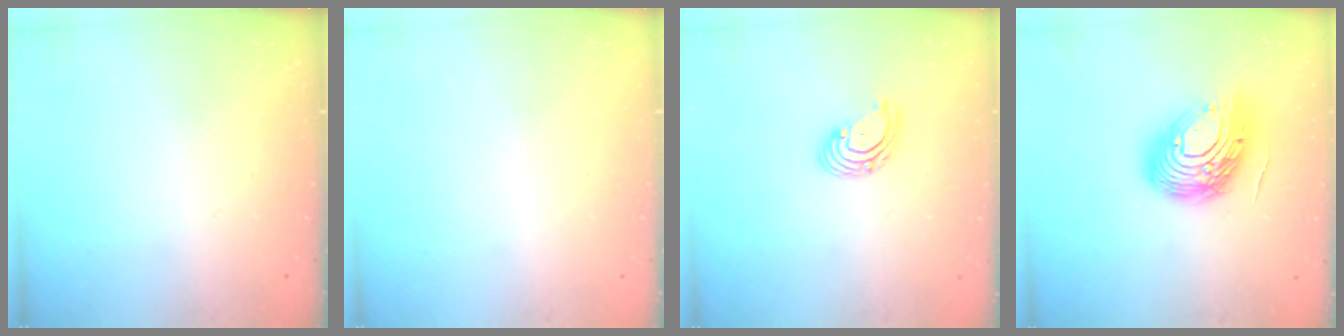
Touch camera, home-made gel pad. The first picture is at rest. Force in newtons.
{"total": 0.0}
{"total": 2.8, "press": 2.8, "slide": 0.2}
{"total": 16.2, "press": 16.1, "slide": 1.8}